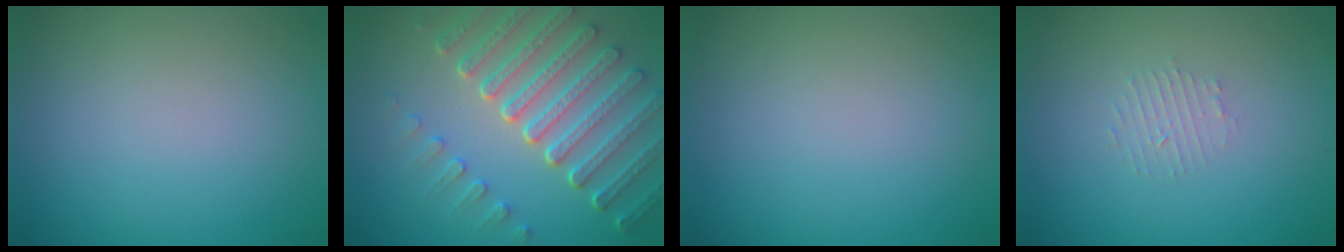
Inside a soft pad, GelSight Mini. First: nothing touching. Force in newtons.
{"total": 7.4, "press": 5.5, "slide": 4.9}
{"total": 0.0}
{"total": 1.2, "press": 1.1, "slide": 0.2}